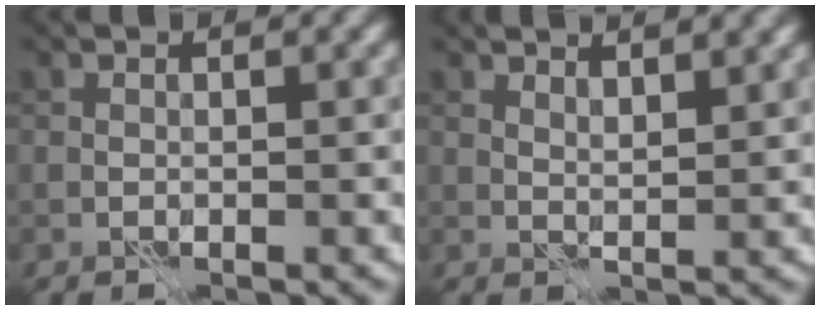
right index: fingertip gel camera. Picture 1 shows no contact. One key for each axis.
{"total": 3.5, "fx": 2.8, "fy": 0.8, "fz": 2.0, "tx": -0.025, "ty": 0.004, "tz": 0.033}